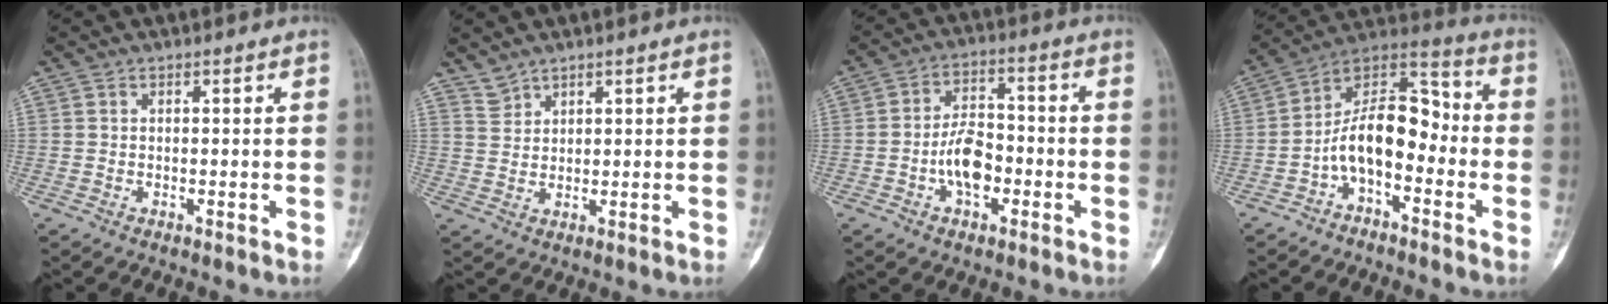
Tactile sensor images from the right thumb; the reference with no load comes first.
{"total": 2.4, "force": [2.2, 1.0, 0.0], "torque": [0.012, -0.009, 0.043]}
{"total": 8.5, "force": [-2.5, 4.9, 6.5], "torque": [-0.097, 0.028, -0.050]}
{"total": 13.1, "force": [-3.5, 7.1, 10.5], "torque": [-0.161, 0.074, -0.073]}